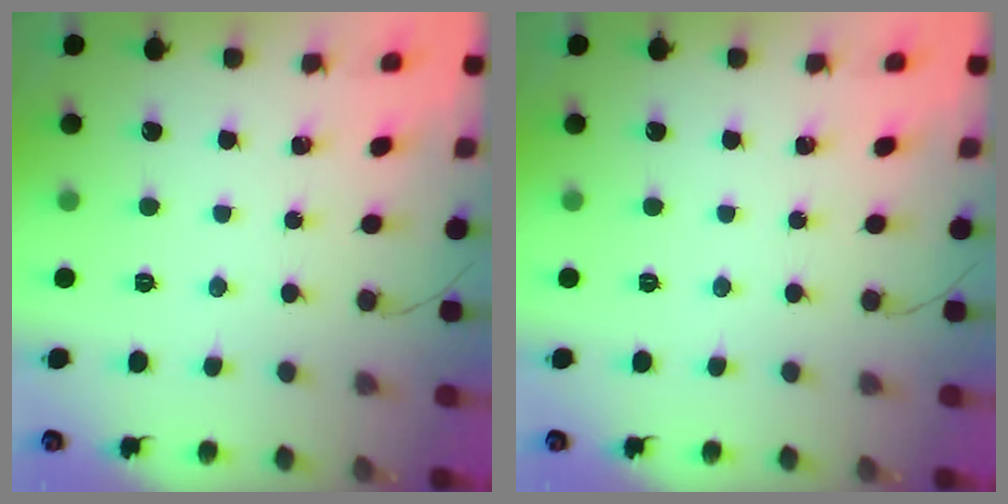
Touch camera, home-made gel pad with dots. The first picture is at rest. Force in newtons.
{"total": 0.0}